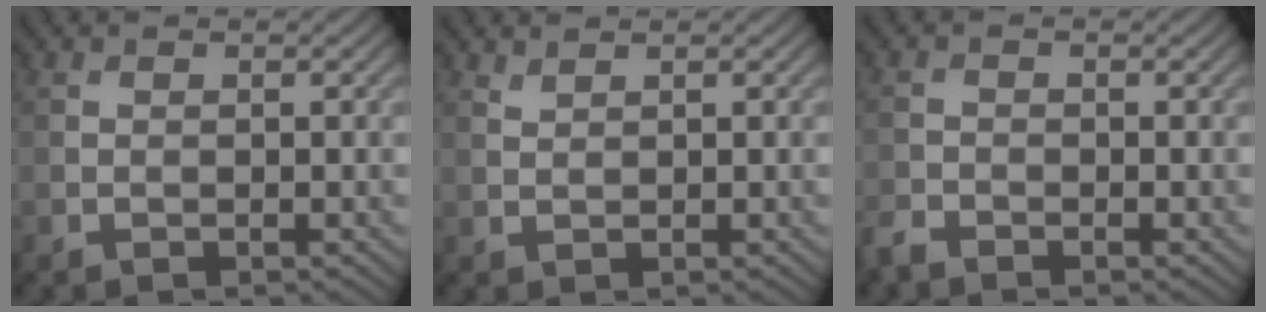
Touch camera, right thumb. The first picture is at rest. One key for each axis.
{"total": 1.0, "fx": 0.9, "fy": 0.1, "fz": 0.3, "tx": -0.009, "ty": 0.002, "tz": 0.023}
{"total": 1.9, "fx": -1.7, "fy": 0.6, "fz": 0.5, "tx": -0.016, "ty": -0.006, "tz": -0.044}